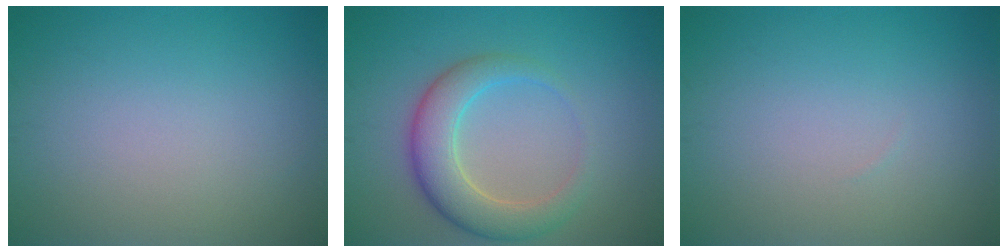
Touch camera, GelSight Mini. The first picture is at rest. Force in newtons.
{"total": 5.1, "press": 5.0, "slide": 0.5}
{"total": 0.0}